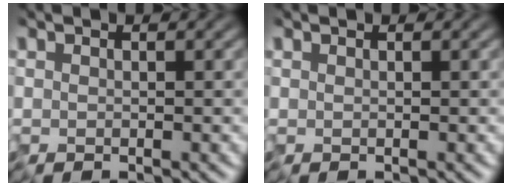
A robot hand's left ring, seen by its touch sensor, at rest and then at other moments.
{"total": 0.0}